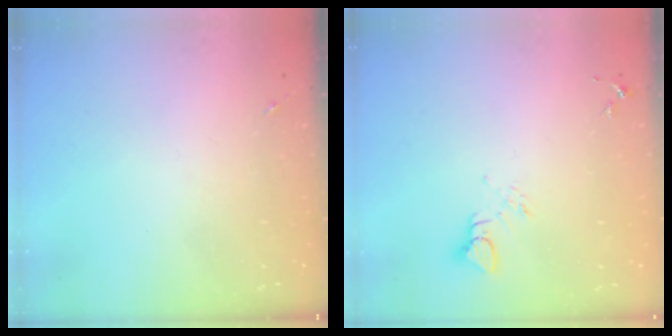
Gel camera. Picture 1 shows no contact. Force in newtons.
{"total": 3.8, "press": 3.8, "slide": 0.5}